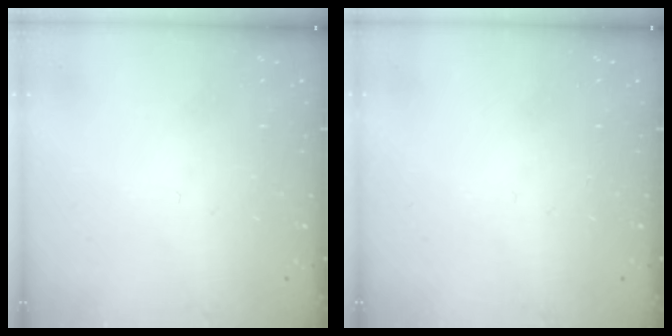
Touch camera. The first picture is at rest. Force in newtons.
{"total": 0.0}